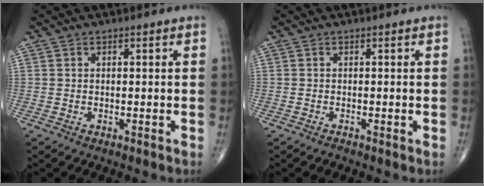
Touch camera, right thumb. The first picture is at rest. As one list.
[{"total": 0.5, "force": [-0.3, 0.1, 0.4], "torque": [-0.004, -0.001, -0.009]}]